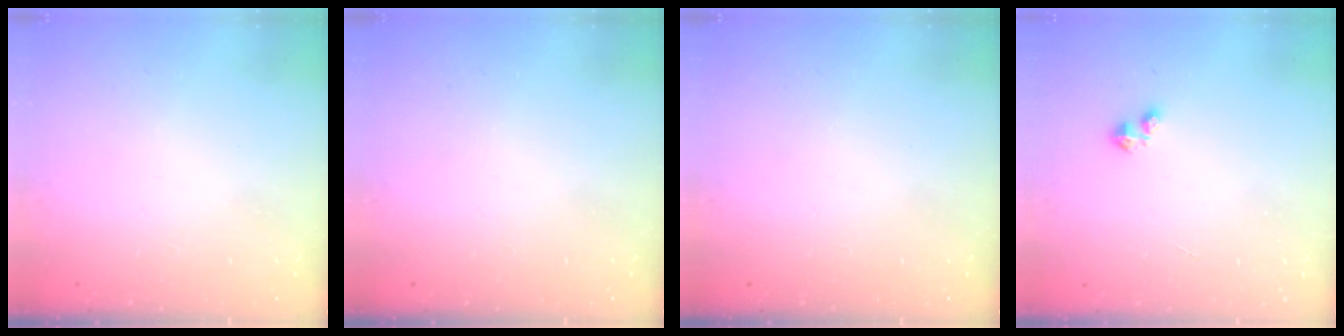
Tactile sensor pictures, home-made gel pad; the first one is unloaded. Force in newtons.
{"total": 0.0}
{"total": 0.0}
{"total": 1.6, "press": 1.6, "slide": 0.3}